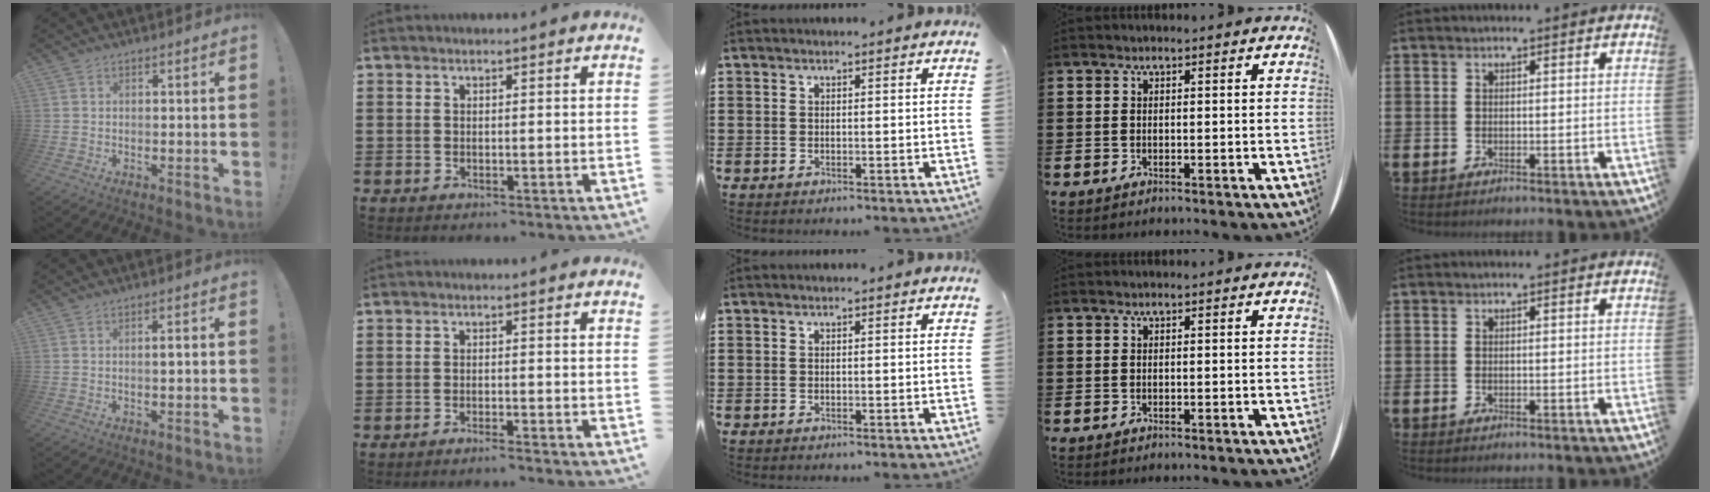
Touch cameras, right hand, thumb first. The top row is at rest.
{"thumb": {"total": 2.1, "force": [-0.2, 0.2, 2.0], "torque": [-0.030, 0.000, -0.008]}, "index": {"total": 1.5, "force": [-1.4, -0.2, 0.5], "torque": [-0.009, 0.000, -0.026]}}